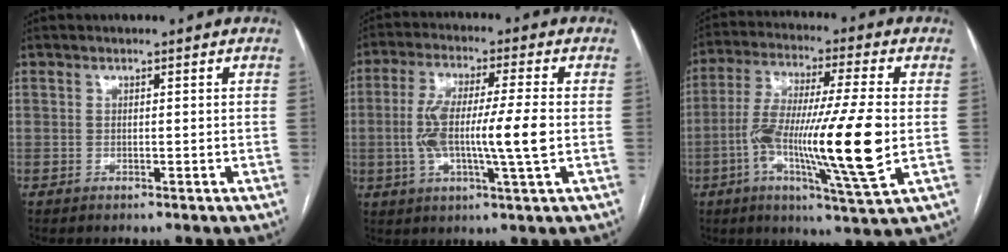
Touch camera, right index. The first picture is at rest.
{"total": 11.6, "force": [-0.9, 0.8, 11.5], "torque": [-0.224, 0.007, -0.020]}
{"total": 17.8, "force": [-2.9, 0.6, 17.5], "torque": [-0.325, -0.010, -0.056]}